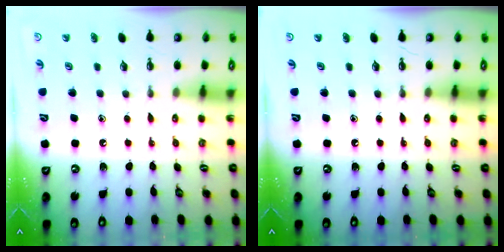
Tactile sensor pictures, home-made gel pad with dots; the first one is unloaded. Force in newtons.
{"total": 0.0}